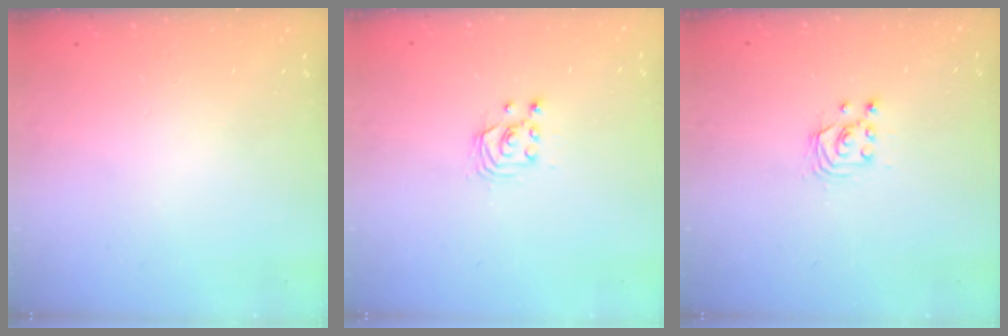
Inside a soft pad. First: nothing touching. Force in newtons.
{"total": 2.9, "press": 2.9, "slide": 0.2}
{"total": 2.9, "press": 2.9, "slide": 0.2}